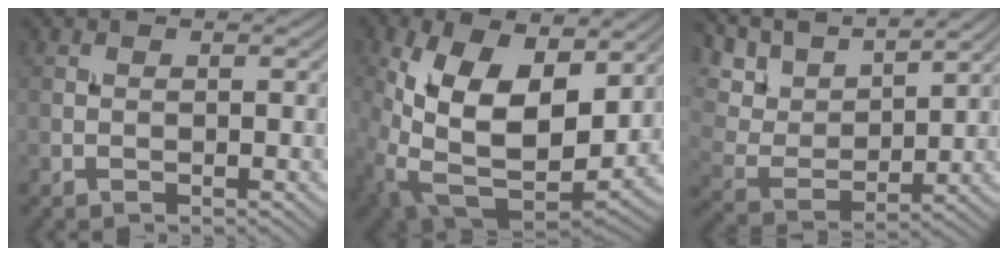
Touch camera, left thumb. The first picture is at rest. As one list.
[{"total": 16.7, "force": [2.6, 9.8, 13.3], "torque": [-0.260, -0.031, 0.057]}, {"total": 9.2, "force": [6.8, 3.0, 5.4], "torque": [-0.131, 0.001, 0.118]}]